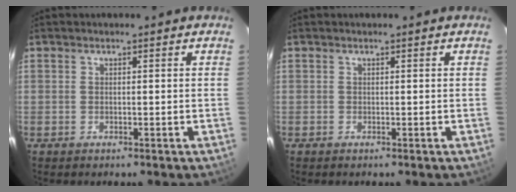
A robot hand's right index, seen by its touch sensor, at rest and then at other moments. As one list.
[{"total": 0.0}]